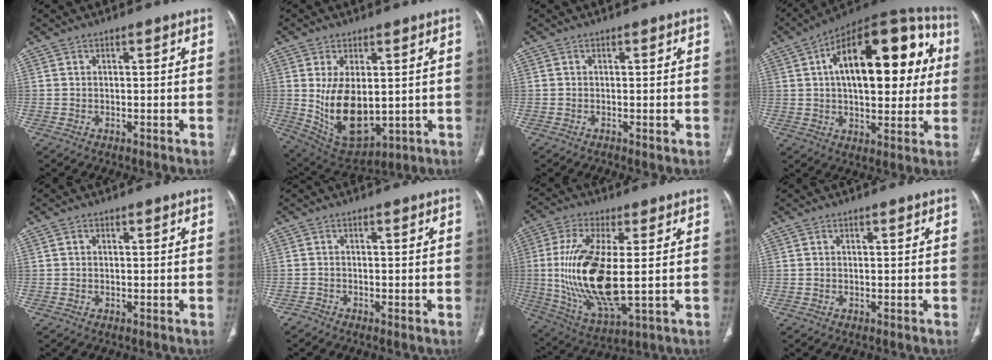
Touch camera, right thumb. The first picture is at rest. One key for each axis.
{"total": 13.5, "fx": 0.3, "fy": 7.6, "fz": 11.2, "tx": -0.184, "ty": -0.015, "tz": 0.036}
{"total": 0.7, "fx": -0.3, "fy": 0.2, "fz": 0.5, "tx": -0.006, "ty": -0.002, "tz": -0.005}
{"total": 27.1, "fx": 5.6, "fy": 13.2, "fz": 23.0, "tx": -0.308, "ty": 0.031, "tz": 0.078}
{"total": 0.7, "fx": 0.2, "fy": 0.6, "fz": 0.3, "tx": -0.002, "ty": 0.002, "tz": 0.003}
{"total": 1.0, "fx": -0.9, "fy": 0.4, "fz": 0.5, "tx": -0.006, "ty": -0.002, "tz": -0.019}
{"total": 18.5, "fx": 0.2, "fy": 6.7, "fz": 17.2, "tx": -0.361, "ty": -0.019, "tz": 0.014}
{"total": 0.0}